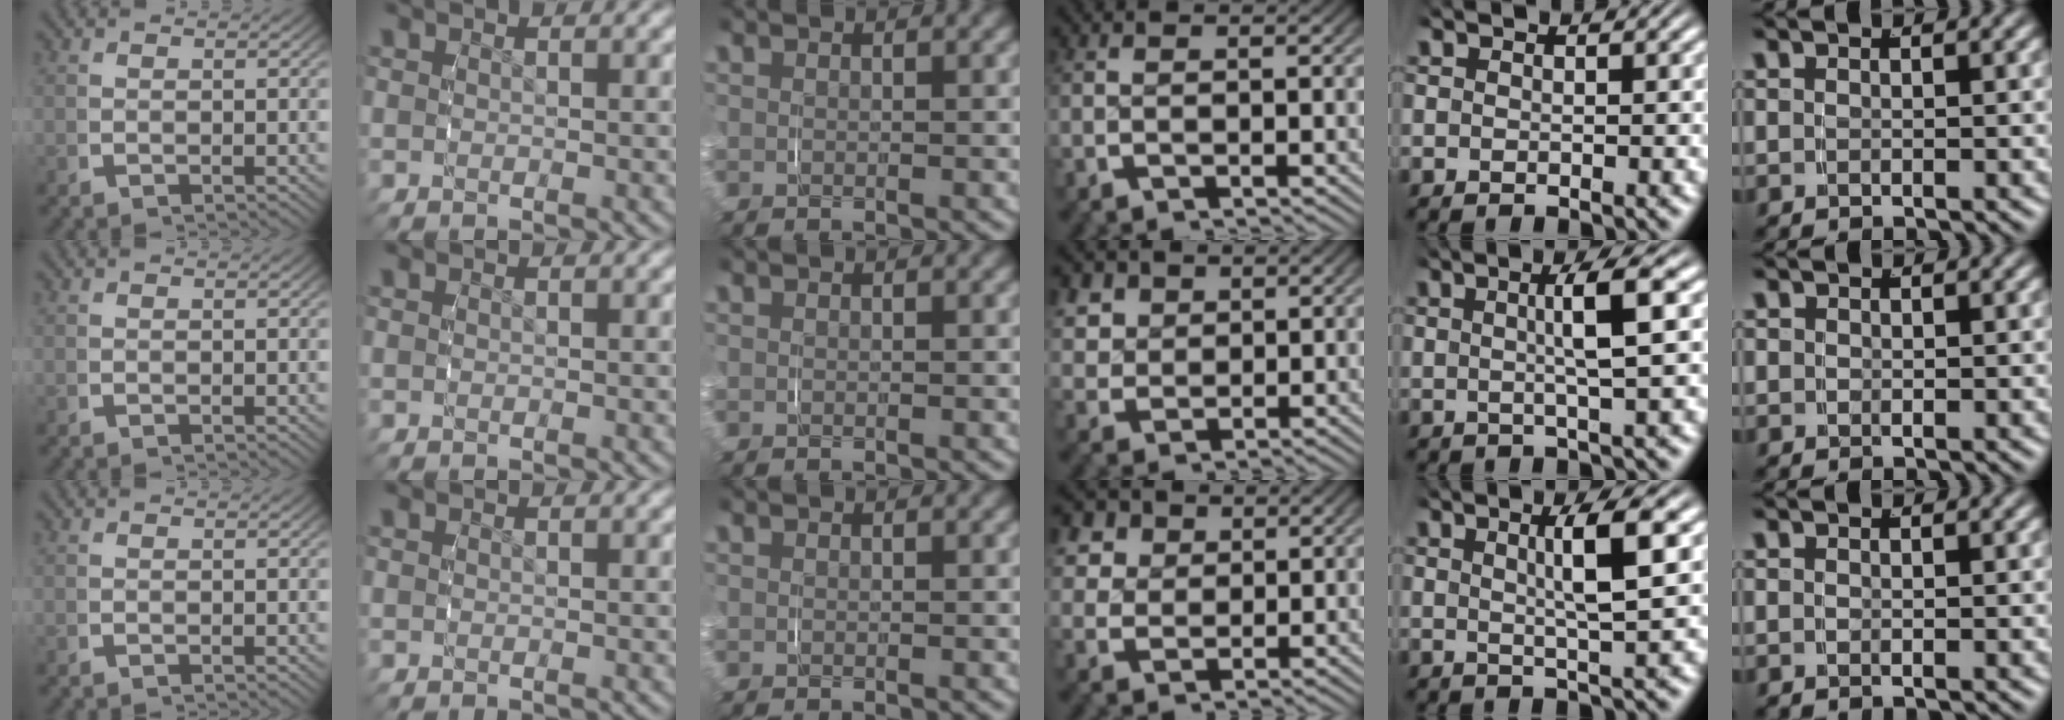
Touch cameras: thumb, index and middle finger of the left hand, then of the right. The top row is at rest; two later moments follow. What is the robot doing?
{"motion": "grasp_and_lifting", "object": "paper towel"}